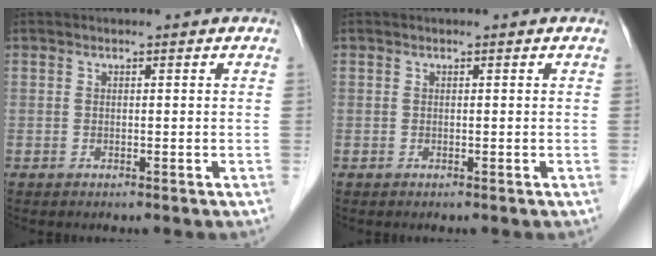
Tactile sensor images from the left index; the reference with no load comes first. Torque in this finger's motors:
{"motor_torque": [0.00, 0.00, 0.02, 0.00]}